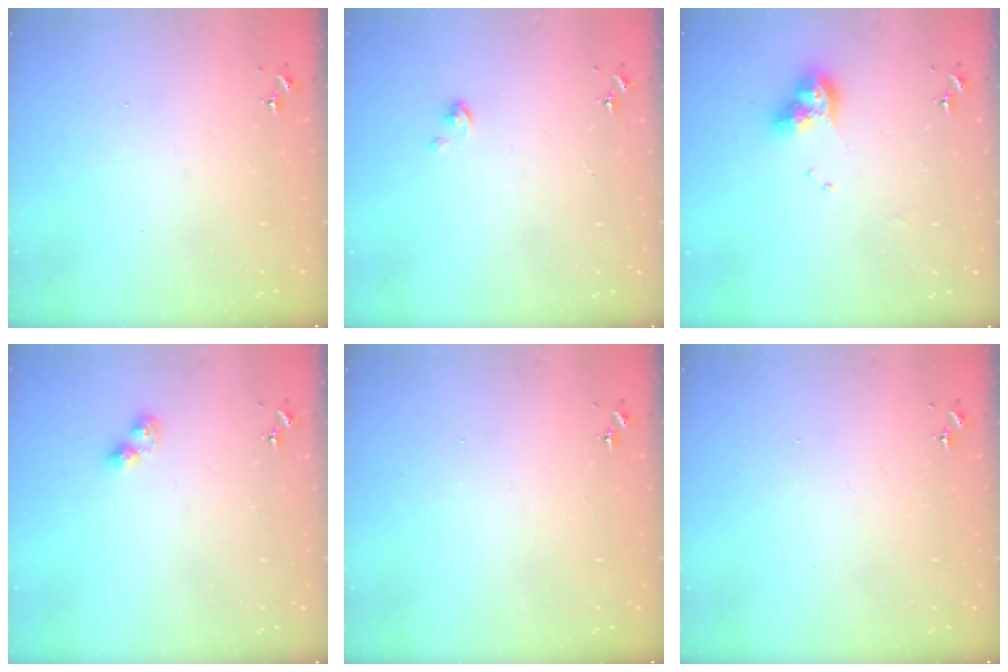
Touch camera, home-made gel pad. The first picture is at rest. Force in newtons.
{"total": 3.0, "press": 3.0, "slide": 0.2}
{"total": 10.1, "press": 10.1, "slide": 1.1}
{"total": 4.2, "press": 4.2, "slide": 0.5}
{"total": 0.0}
{"total": 0.0}